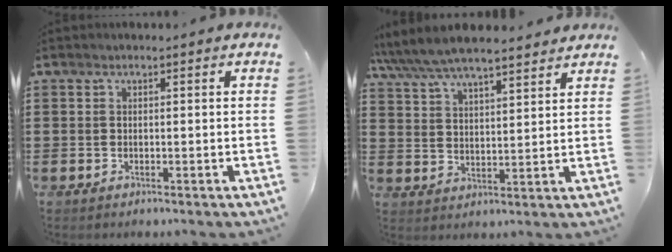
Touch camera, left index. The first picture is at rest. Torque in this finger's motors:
{"motor_torque": [2.14, 0.00, 0.15, -0.04]}